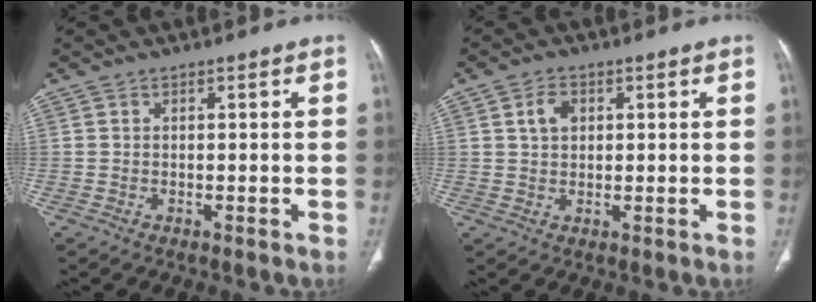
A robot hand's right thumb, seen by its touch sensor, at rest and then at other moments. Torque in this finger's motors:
{"motor_torque": [-0.20, -0.22, -0.30, 0.56, 0.03]}